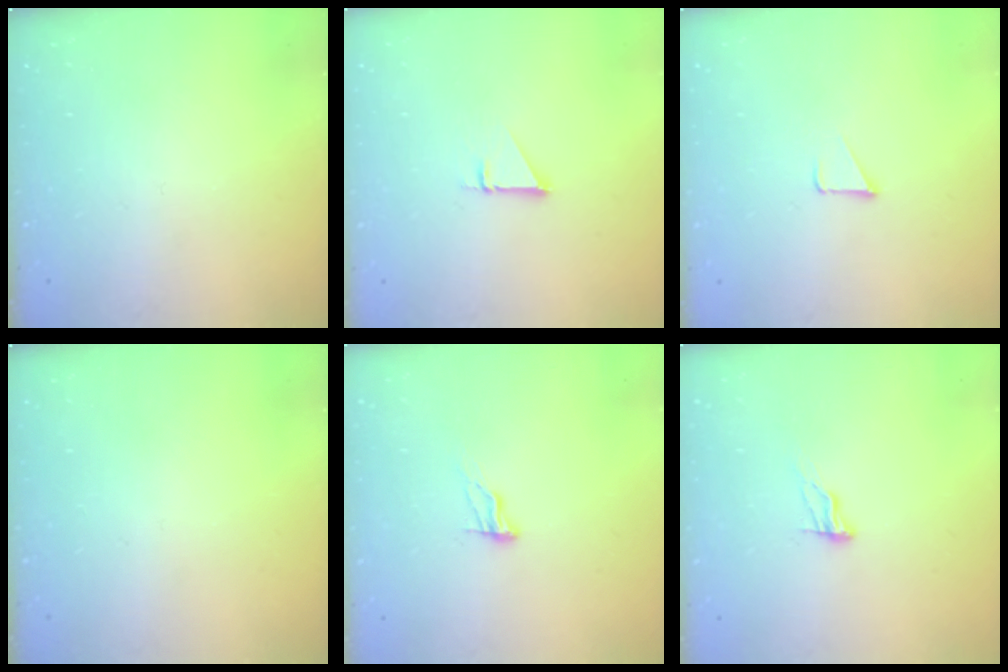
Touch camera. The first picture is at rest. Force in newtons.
{"total": 1.0, "press": 1.0, "slide": 0.1}
{"total": 1.5, "press": 1.5, "slide": 0.1}
{"total": 0.0}
{"total": 5.8, "press": 5.8, "slide": 0.5}
{"total": 5.8, "press": 5.8, "slide": 0.5}